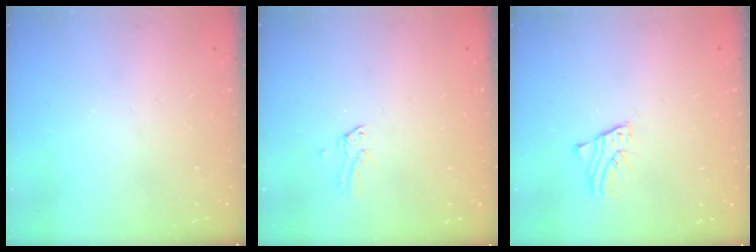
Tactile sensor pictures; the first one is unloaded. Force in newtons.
{"total": 0.0}
{"total": 1.6, "press": 1.6, "slide": 0.2}